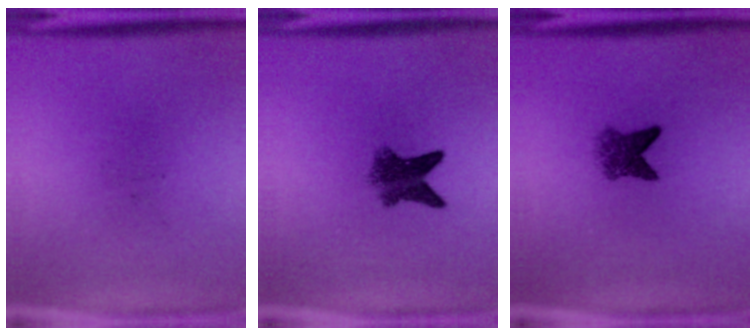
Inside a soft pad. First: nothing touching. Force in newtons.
{"total": 5.0}
{"total": 3.4}